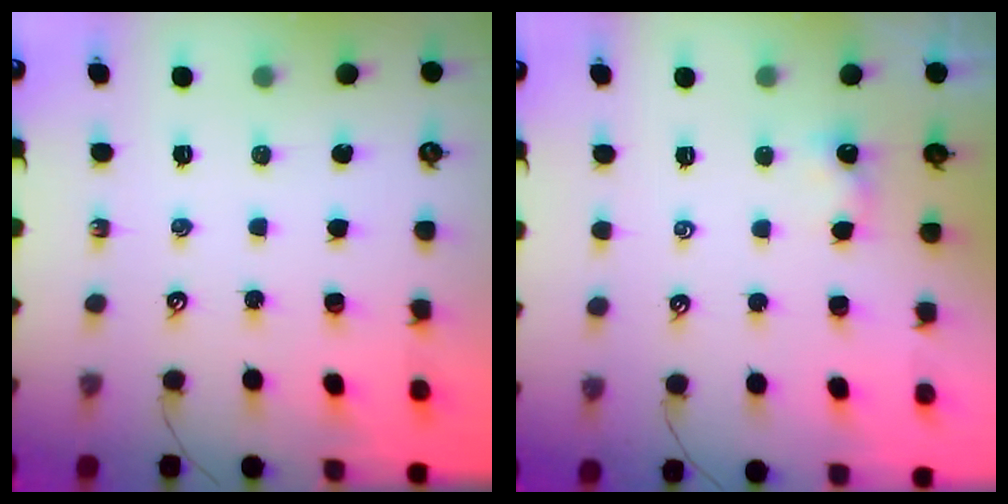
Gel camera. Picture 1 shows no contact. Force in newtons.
{"total": 3.6, "press": 3.6, "slide": 0.1}